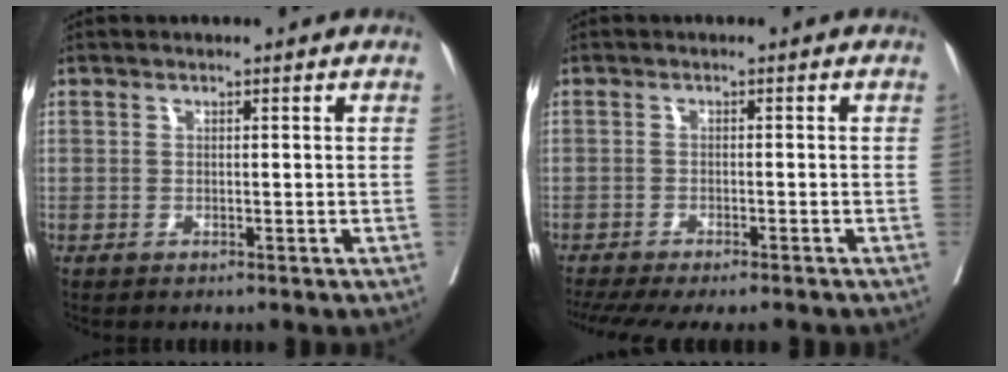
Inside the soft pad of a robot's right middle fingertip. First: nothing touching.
{"total": 12.6, "force": [-10.8, 2.5, 6.0], "torque": [-0.110, -0.015, -0.148]}